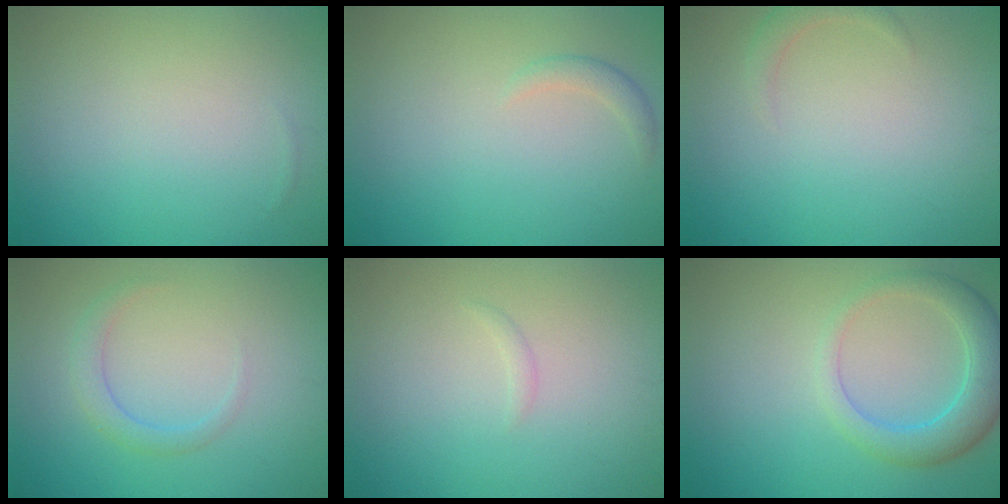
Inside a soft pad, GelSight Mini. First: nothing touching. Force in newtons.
{"total": 1.1, "press": 1.1, "slide": 0.1}
{"total": 1.3, "press": 1.3, "slide": 0.1}
{"total": 1.7, "press": 1.7, "slide": 0.1}
{"total": 0.5, "press": 0.5, "slide": 0.0}
{"total": 4.2, "press": 4.2, "slide": 0.2}